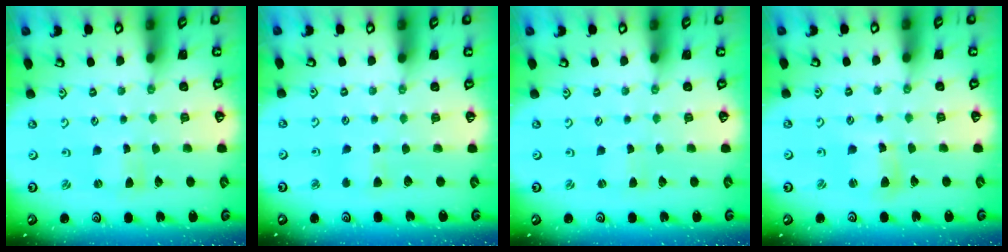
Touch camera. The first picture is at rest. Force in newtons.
{"total": 3.2, "press": 3.2, "slide": 0.5}
{"total": 0.0}
{"total": 5.6, "press": 5.6, "slide": 0.7}